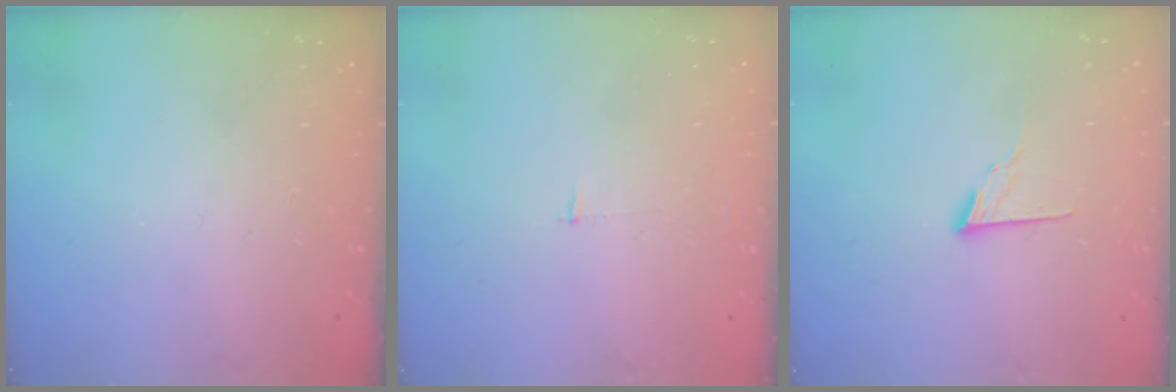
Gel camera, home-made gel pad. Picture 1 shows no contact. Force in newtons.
{"total": 2.5, "press": 2.5, "slide": 0.2}
{"total": 7.4, "press": 7.4, "slide": 0.6}